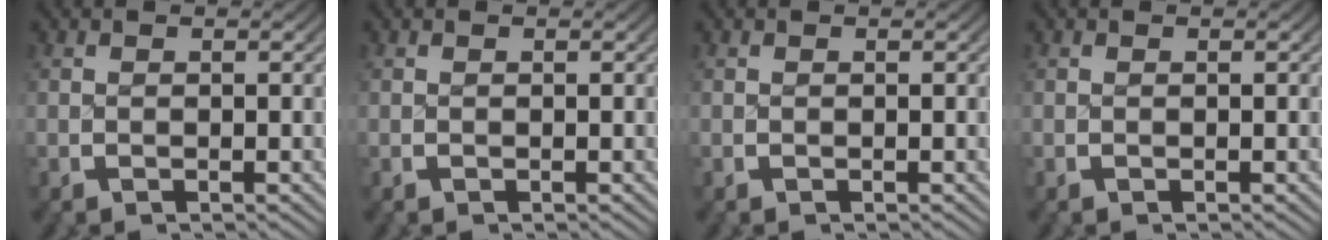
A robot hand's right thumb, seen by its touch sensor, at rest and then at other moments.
{"total": 0.0}
{"total": 0.0}
{"total": 0.0}